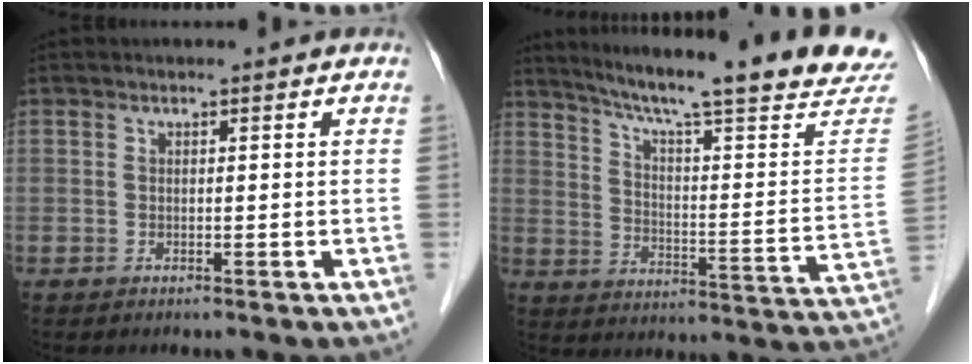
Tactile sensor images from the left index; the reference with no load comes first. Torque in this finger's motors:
{"motor_torque": [0.07, -0.48, 0.27, 0.09]}